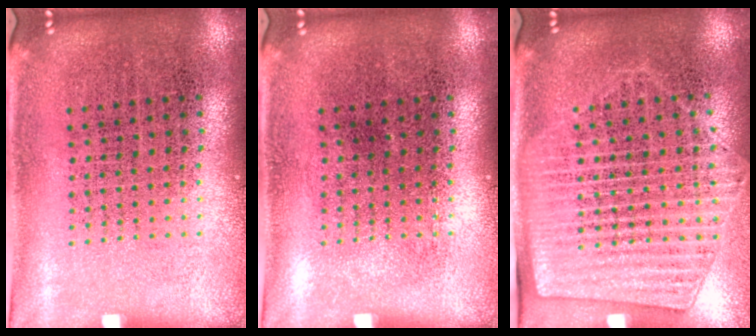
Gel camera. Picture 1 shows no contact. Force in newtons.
{"total": 0.0}
{"total": 1.8, "press": 1.5, "slide": 1.0}